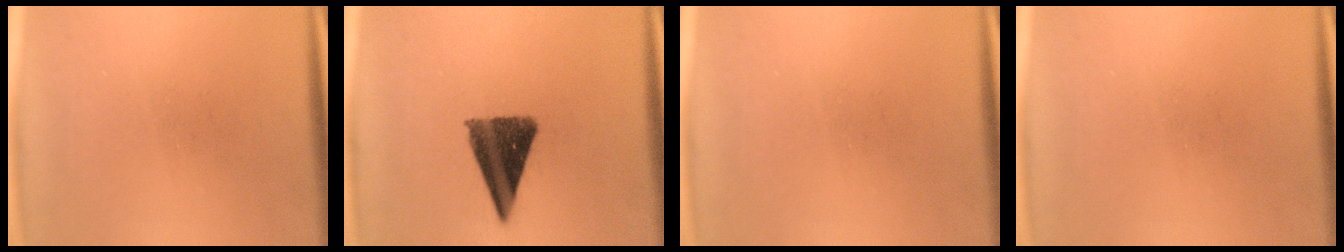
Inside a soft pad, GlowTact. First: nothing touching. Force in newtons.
{"total": 11.2}
{"total": 0.0}
{"total": 0.0}